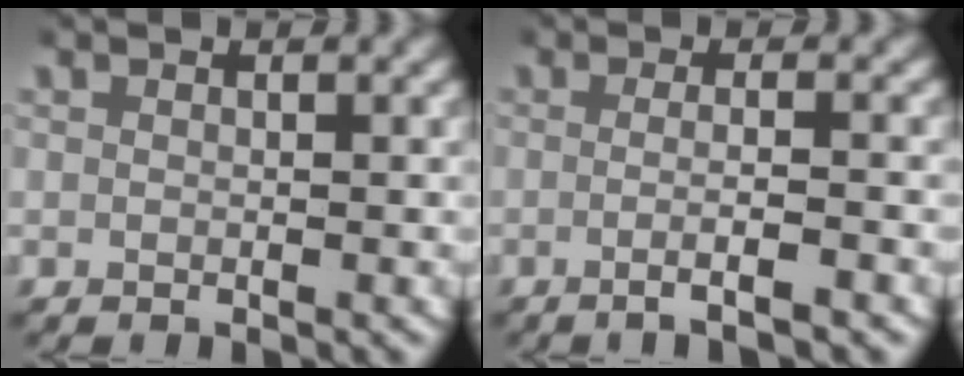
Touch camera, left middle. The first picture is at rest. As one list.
[{"total": 2.8, "force": [-1.7, -0.4, 2.2], "torque": [-0.045, -0.007, -0.026]}]